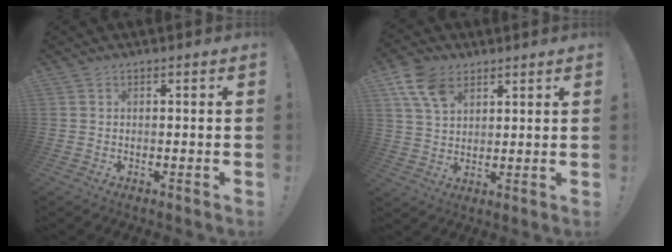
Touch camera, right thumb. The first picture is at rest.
{"total": 10.8, "force": [5.9, 6.9, 5.9], "torque": [-0.104, -0.014, 0.116]}